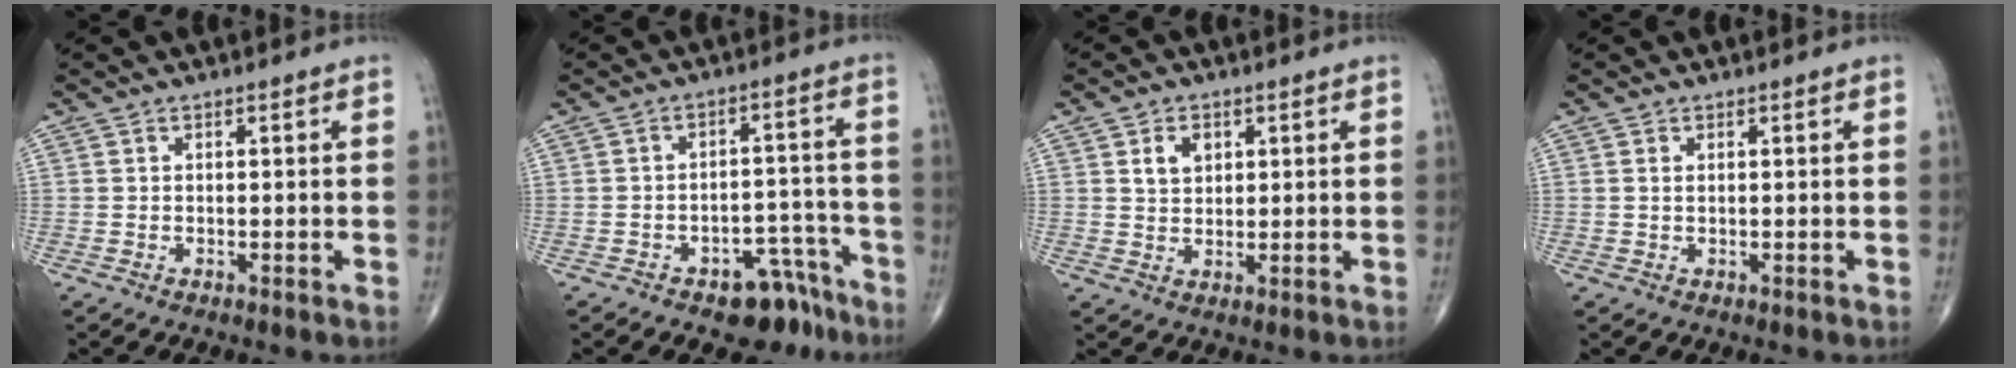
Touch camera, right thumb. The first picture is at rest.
{"total": 8.4, "force": [-6.0, 4.6, 3.7], "torque": [-0.014, 0.064, -0.082]}
{"total": 4.2, "force": [1.6, 3.0, 2.4], "torque": [-0.027, -0.008, 0.029]}
{"total": 0.5, "force": [0.2, 0.2, 0.5], "torque": [-0.010, 0.003, 0.005]}